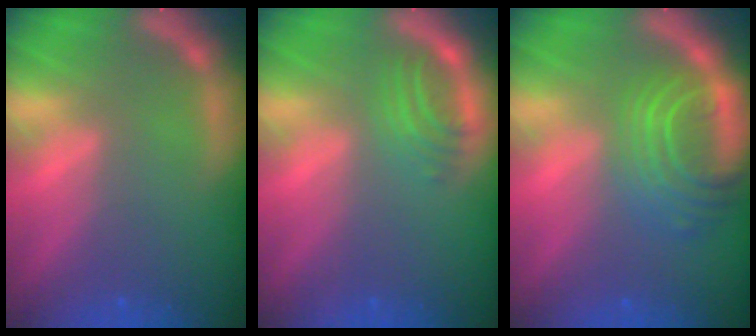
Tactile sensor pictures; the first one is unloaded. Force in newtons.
{"total": 2.9}
{"total": 7.5}